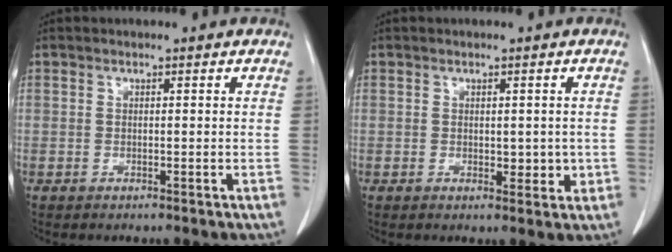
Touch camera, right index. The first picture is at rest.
{"total": 2.8, "force": [-0.2, 1.7, 2.3], "torque": [-0.024, -0.002, 0.004]}